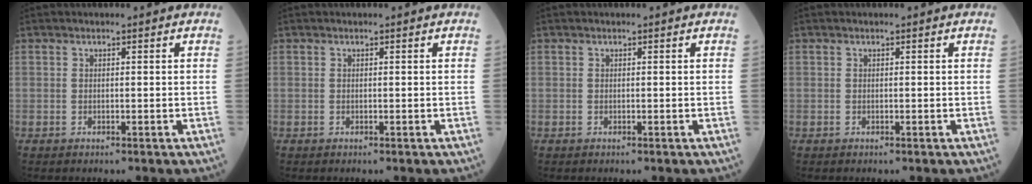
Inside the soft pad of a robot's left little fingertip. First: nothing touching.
{"total": 0.0}
{"total": 0.0}
{"total": 0.0}